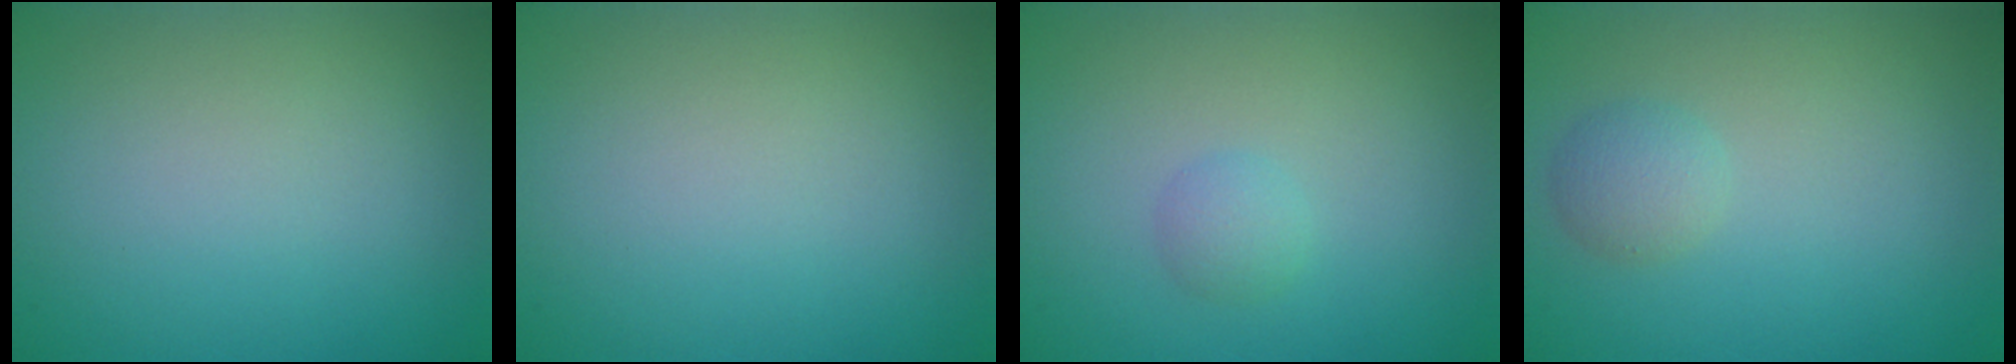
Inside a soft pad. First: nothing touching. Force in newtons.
{"total": 0.0}
{"total": 1.2, "press": 1.2, "slide": 0.1}
{"total": 1.7, "press": 1.7, "slide": 0.0}